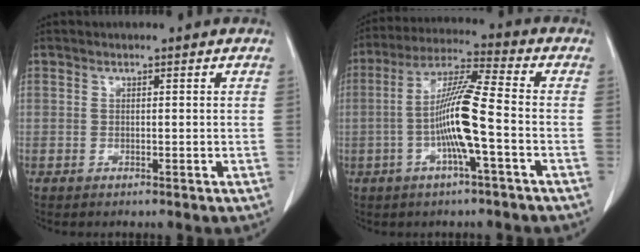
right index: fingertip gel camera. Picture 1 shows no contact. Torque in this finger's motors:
{"motor_torque": [1.39, -0.75, 0.40, 0.16]}